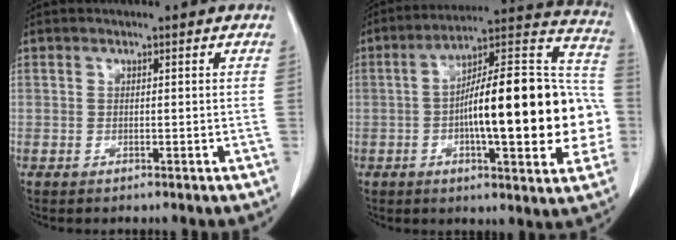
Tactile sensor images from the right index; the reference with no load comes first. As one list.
[{"total": 24.3, "force": [-2.9, 5.4, 23.5], "torque": [-0.291, 0.039, -0.039]}]